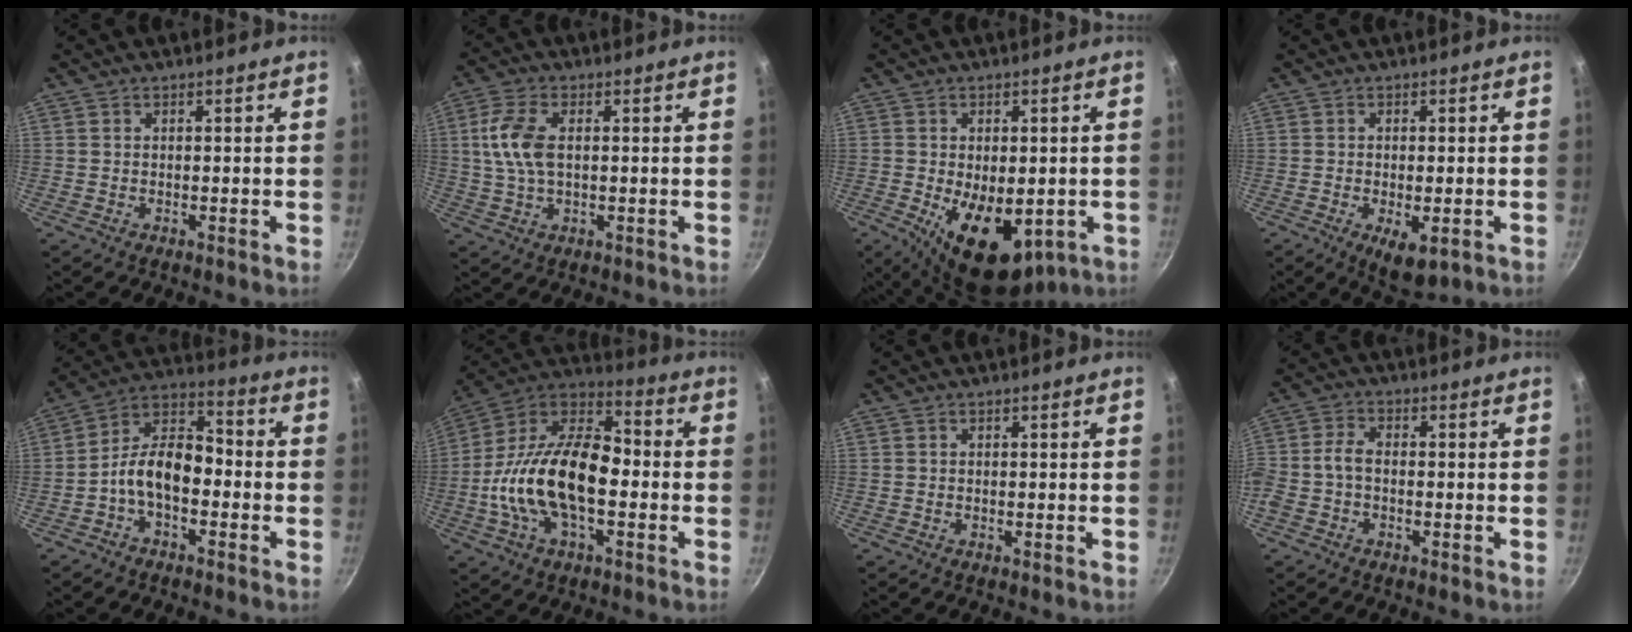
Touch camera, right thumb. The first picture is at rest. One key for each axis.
{"total": 8.4, "fx": 1.2, "fy": 4.5, "fz": 7.0, "tx": -0.145, "ty": 0.008, "tz": 0.020}
{"total": 14.0, "fx": -3.6, "fy": 7.8, "fz": 11.0, "tx": -0.139, "ty": -0.014, "tz": -0.034}
{"total": 6.2, "fx": -2.0, "fy": 2.8, "fz": 5.1, "tx": -0.071, "ty": -0.007, "tz": -0.021}
{"total": 10.8, "fx": -3.3, "fy": 6.4, "fz": 8.1, "tx": -0.124, "ty": 0.053, "tz": -0.077}
{"total": 22.1, "fx": -3.3, "fy": 12.2, "fz": 18.2, "tx": -0.319, "ty": 0.049, "tz": -0.079}
{"total": 0.0}
{"total": 4.5, "fx": -1.4, "fy": 2.7, "fz": 3.4, "tx": -0.078, "ty": 0.019, "tz": -0.042}